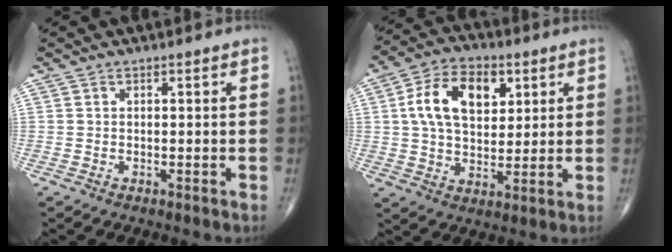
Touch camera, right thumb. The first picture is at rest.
{"total": 13.6, "force": [3.9, 8.6, 9.9], "torque": [-0.150, 0.000, 0.065]}